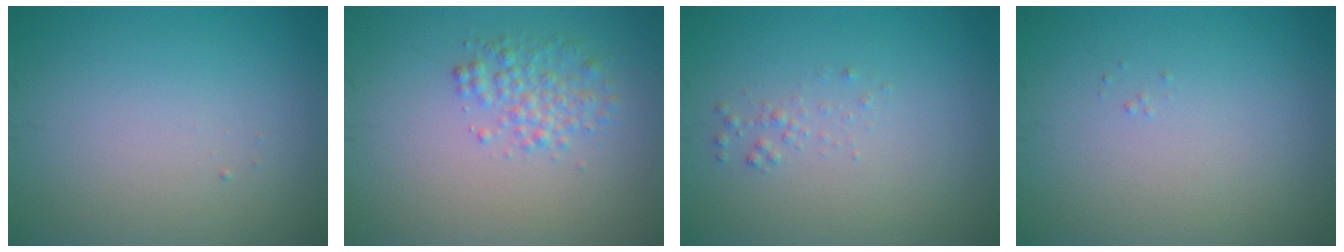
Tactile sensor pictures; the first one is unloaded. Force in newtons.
{"total": 2.4, "press": 2.4, "slide": 0.1}
{"total": 0.8, "press": 0.8, "slide": 0.1}
{"total": 0.0}